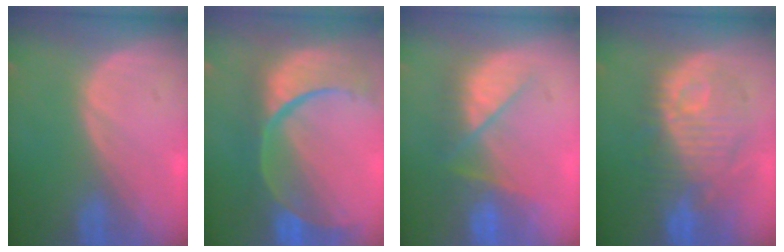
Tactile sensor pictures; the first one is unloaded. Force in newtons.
{"total": 13.5, "press": 10.8, "slide": 8.0}
{"total": 7.5, "press": 7.3, "slide": 2.0}
{"total": 11.0, "press": 10.6, "slide": 3.1}